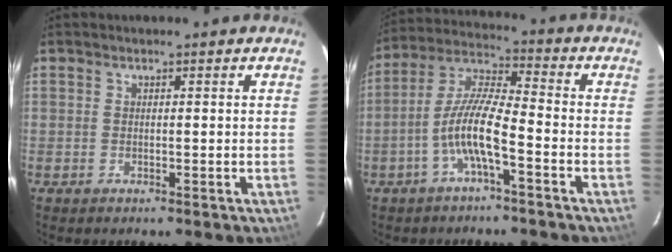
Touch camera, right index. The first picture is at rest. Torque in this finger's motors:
{"motor_torque": [1.38, -0.76, 0.92, 0.21]}